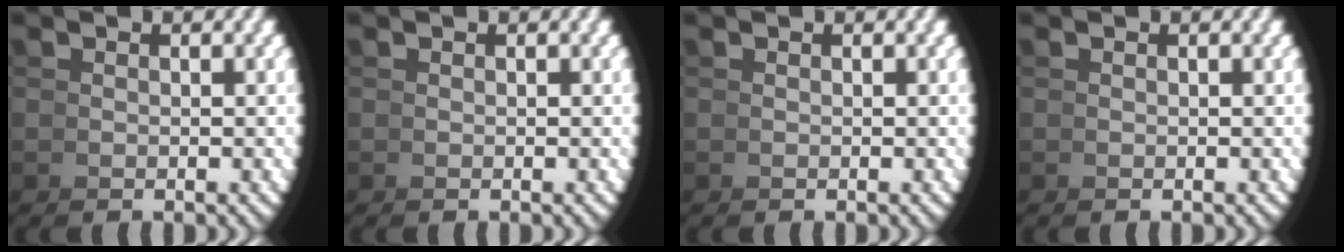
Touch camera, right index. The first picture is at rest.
{"total": 0.0}
{"total": 0.0}
{"total": 0.0}